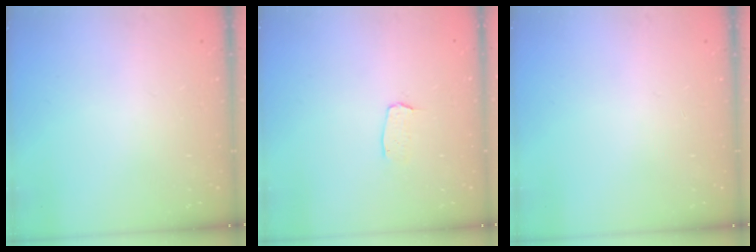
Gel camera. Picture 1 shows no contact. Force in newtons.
{"total": 2.9, "press": 2.9, "slide": 0.2}
{"total": 0.0}